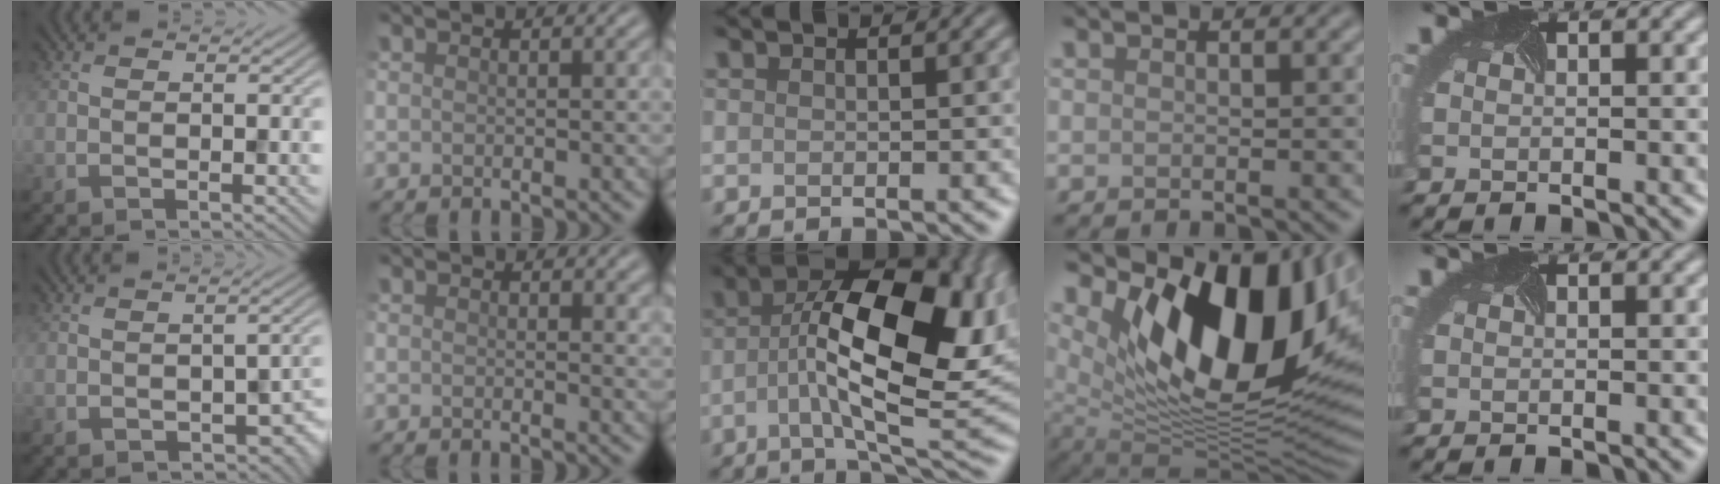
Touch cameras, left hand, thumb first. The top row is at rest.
{"thumb": {"total": 5.5, "force": [-2.3, 3.3, 3.8], "torque": [-0.047, -0.018, -0.024]}, "index": {"total": 1.0, "force": [0.6, 0.3, 0.7], "torque": [0.001, 0.001, 0.014]}, "middle": {"total": 16.1, "force": [0.0, 7.0, 14.4], "torque": [-0.219, 0.015, 0.002]}, "ring": {"total": 16.9, "force": [6.4, 8.3, 13.3], "torque": [-0.200, -0.005, 0.109]}}